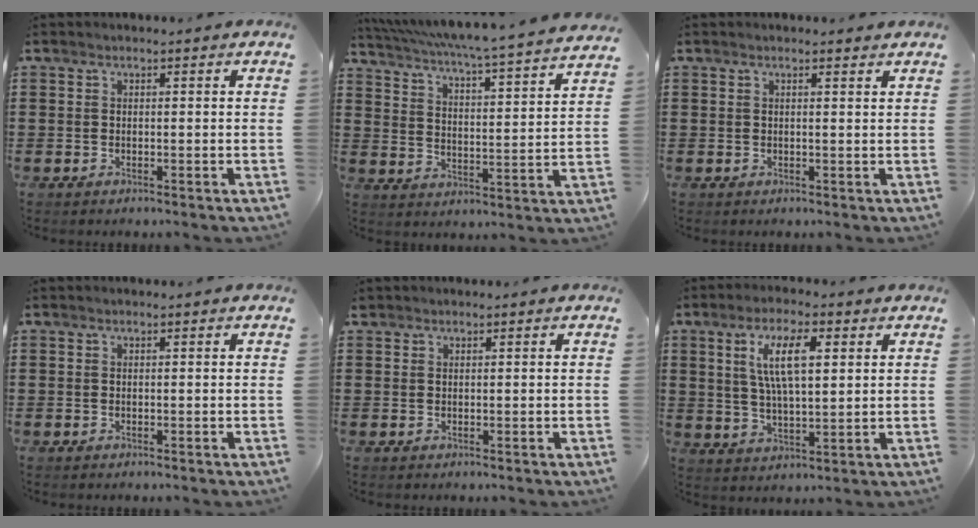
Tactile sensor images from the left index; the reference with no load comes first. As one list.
[{"total": 4.8, "force": [4.3, -1.0, 1.8], "torque": [-0.056, -0.046, 0.063]}, {"total": 1.0, "force": [0.9, -0.1, 0.5], "torque": [-0.011, 0.000, 0.016]}, {"total": 0.0}, {"total": 0.6, "force": [0.4, 0.4, -0.1], "torque": [-0.002, 0.003, 0.008]}, {"total": 8.5, "force": [3.1, 3.0, 7.4], "torque": [-0.145, 0.010, 0.049]}]